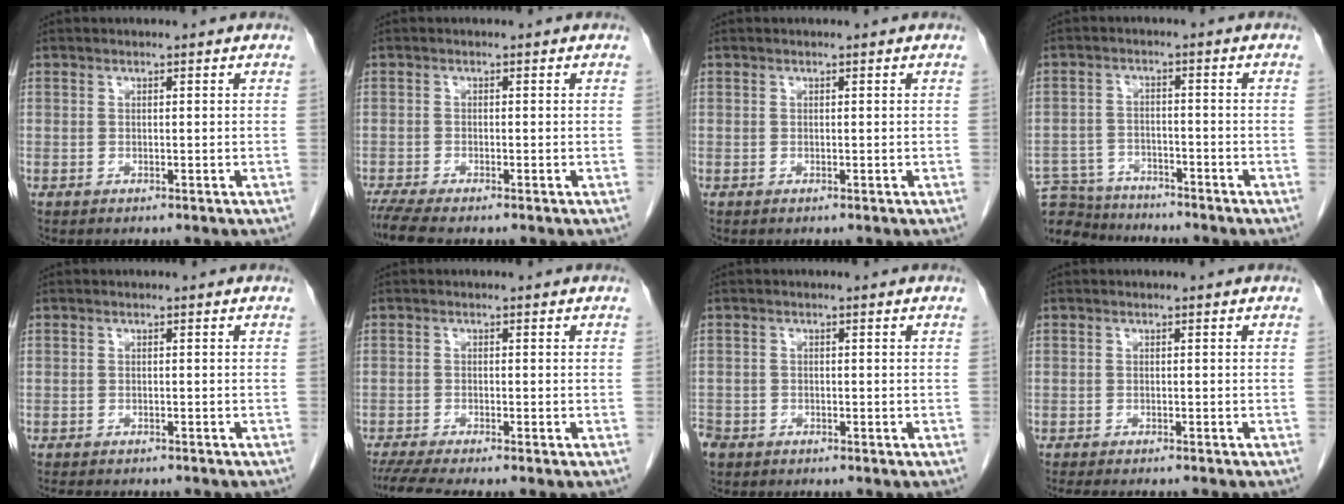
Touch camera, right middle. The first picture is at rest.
{"total": 3.9, "force": [-3.3, -0.1, 2.0], "torque": [-0.041, -0.013, -0.061]}
{"total": 0.0}
{"total": 9.9, "force": [-9.4, 2.5, 1.3], "torque": [-0.028, 0.006, -0.155]}
{"total": 7.5, "force": [-6.5, 2.0, 3.1], "torque": [-0.041, -0.002, -0.084]}
{"total": 5.7, "force": [-4.9, -0.4, 3.0], "torque": [-0.047, -0.014, -0.082]}
{"total": 4.1, "force": [-3.0, 2.6, 1.0], "torque": [-0.029, -0.002, -0.058]}
{"total": 7.9, "force": [-7.0, 1.1, 3.5], "torque": [-0.040, -0.012, -0.096]}